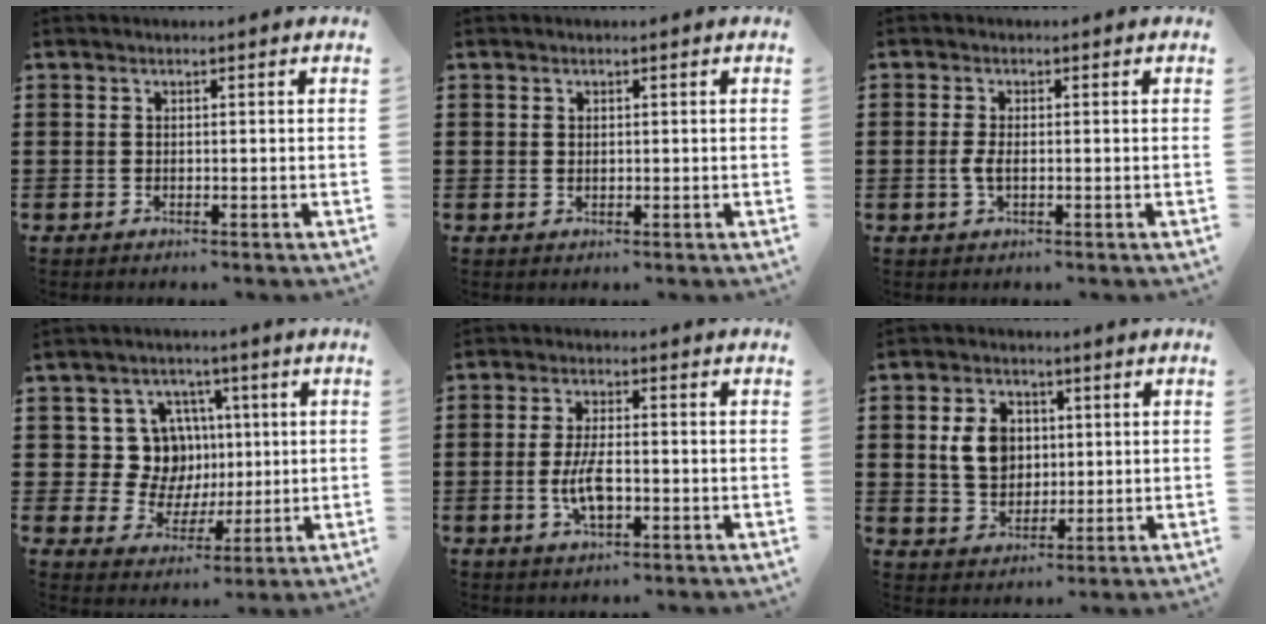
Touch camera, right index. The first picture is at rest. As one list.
[{"total": 0.6, "force": [0.4, 0.5, 0.2], "torque": [-0.005, 0.004, 0.007]}, {"total": 2.1, "force": [-0.3, 0.8, 2.0], "torque": [-0.051, -0.005, -0.011]}, {"total": 9.9, "force": [2.0, 9.1, 3.3], "torque": [-0.076, 0.004, 0.044]}, {"total": 6.1, "force": [-1.3, 2.4, 5.4], "torque": [-0.121, -0.005, -0.029]}, {"total": 6.7, "force": [1.1, 5.1, 4.2], "torque": [-0.095, 0.012, 0.015]}]